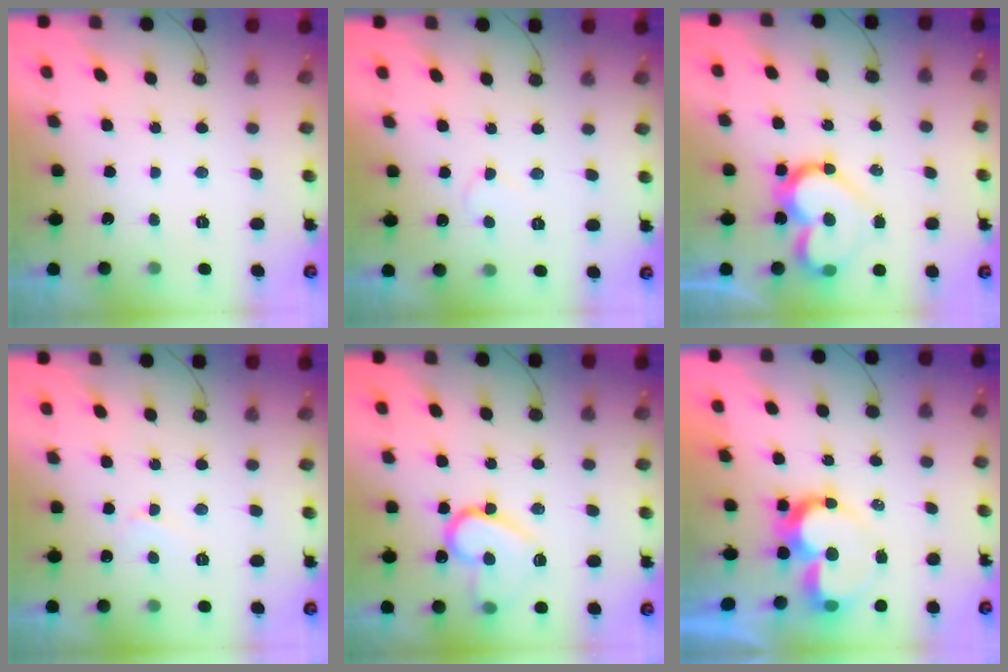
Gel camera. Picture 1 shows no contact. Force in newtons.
{"total": 4.4, "press": 4.4, "slide": 0.2}
{"total": 14.8, "press": 14.7, "slide": 1.3}
{"total": 3.5, "press": 3.5, "slide": 0.3}
{"total": 14.9, "press": 14.9, "slide": 1.0}
{"total": 10.7, "press": 10.6, "slide": 1.2}